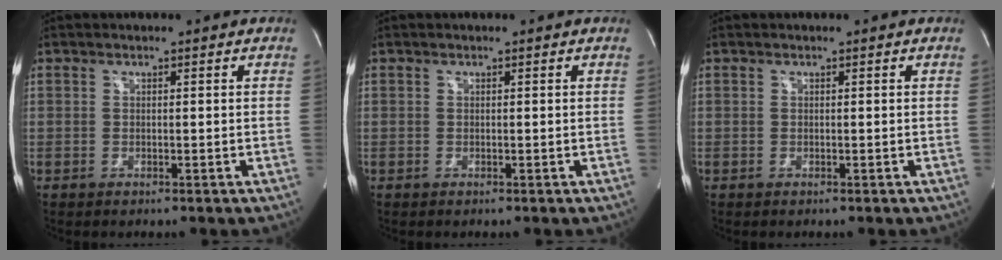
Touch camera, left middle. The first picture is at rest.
{"total": 0.0}
{"total": 0.0}